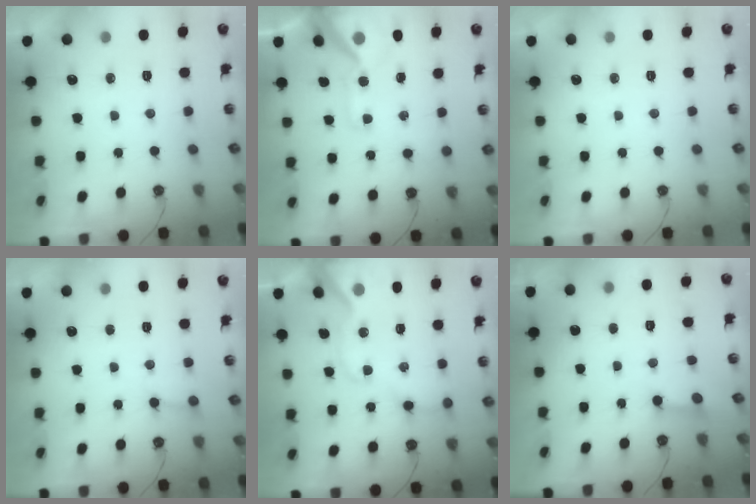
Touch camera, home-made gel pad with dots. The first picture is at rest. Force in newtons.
{"total": 16.6, "press": 16.5, "slide": 2.2}
{"total": 0.0}
{"total": 4.8, "press": 4.7, "slide": 0.6}
{"total": 15.5, "press": 15.3, "slide": 2.1}
{"total": 2.4, "press": 2.4, "slide": 0.2}